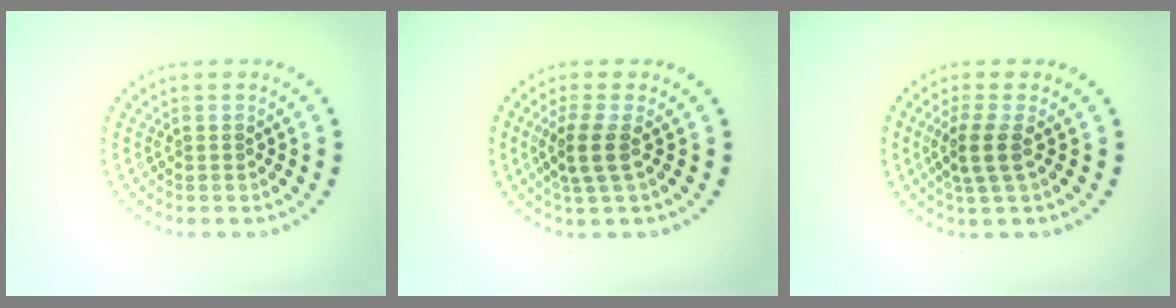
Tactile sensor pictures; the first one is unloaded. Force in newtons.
{"total": 2.5, "press": 2.0, "slide": 1.6}
{"total": 2.7, "press": 2.2, "slide": 1.6}